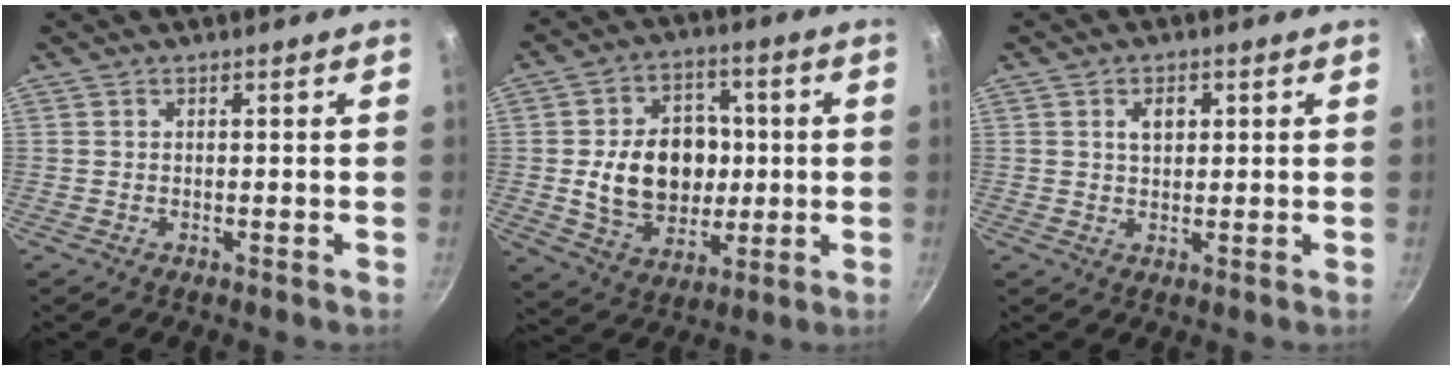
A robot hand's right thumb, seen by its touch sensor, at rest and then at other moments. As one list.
[{"total": 16.2, "force": [0.2, 12.5, 10.3], "torque": [-0.130, 0.011, 0.010]}, {"total": 3.5, "force": [1.0, 2.3, 2.4], "torque": [-0.023, 0.001, 0.016]}]